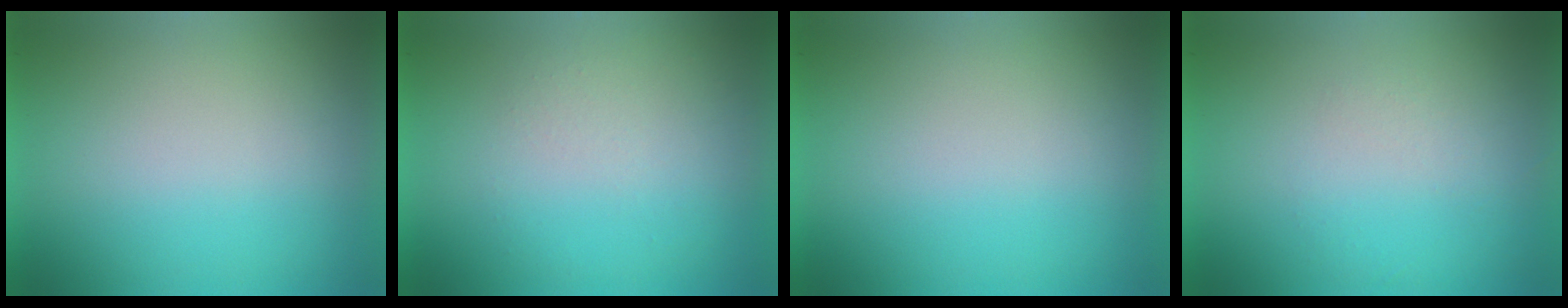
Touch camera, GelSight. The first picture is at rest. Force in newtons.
{"total": 1.1}
{"total": 0.0}
{"total": 1.2}